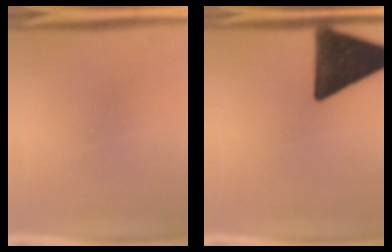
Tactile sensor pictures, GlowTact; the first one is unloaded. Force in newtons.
{"total": 16.0}